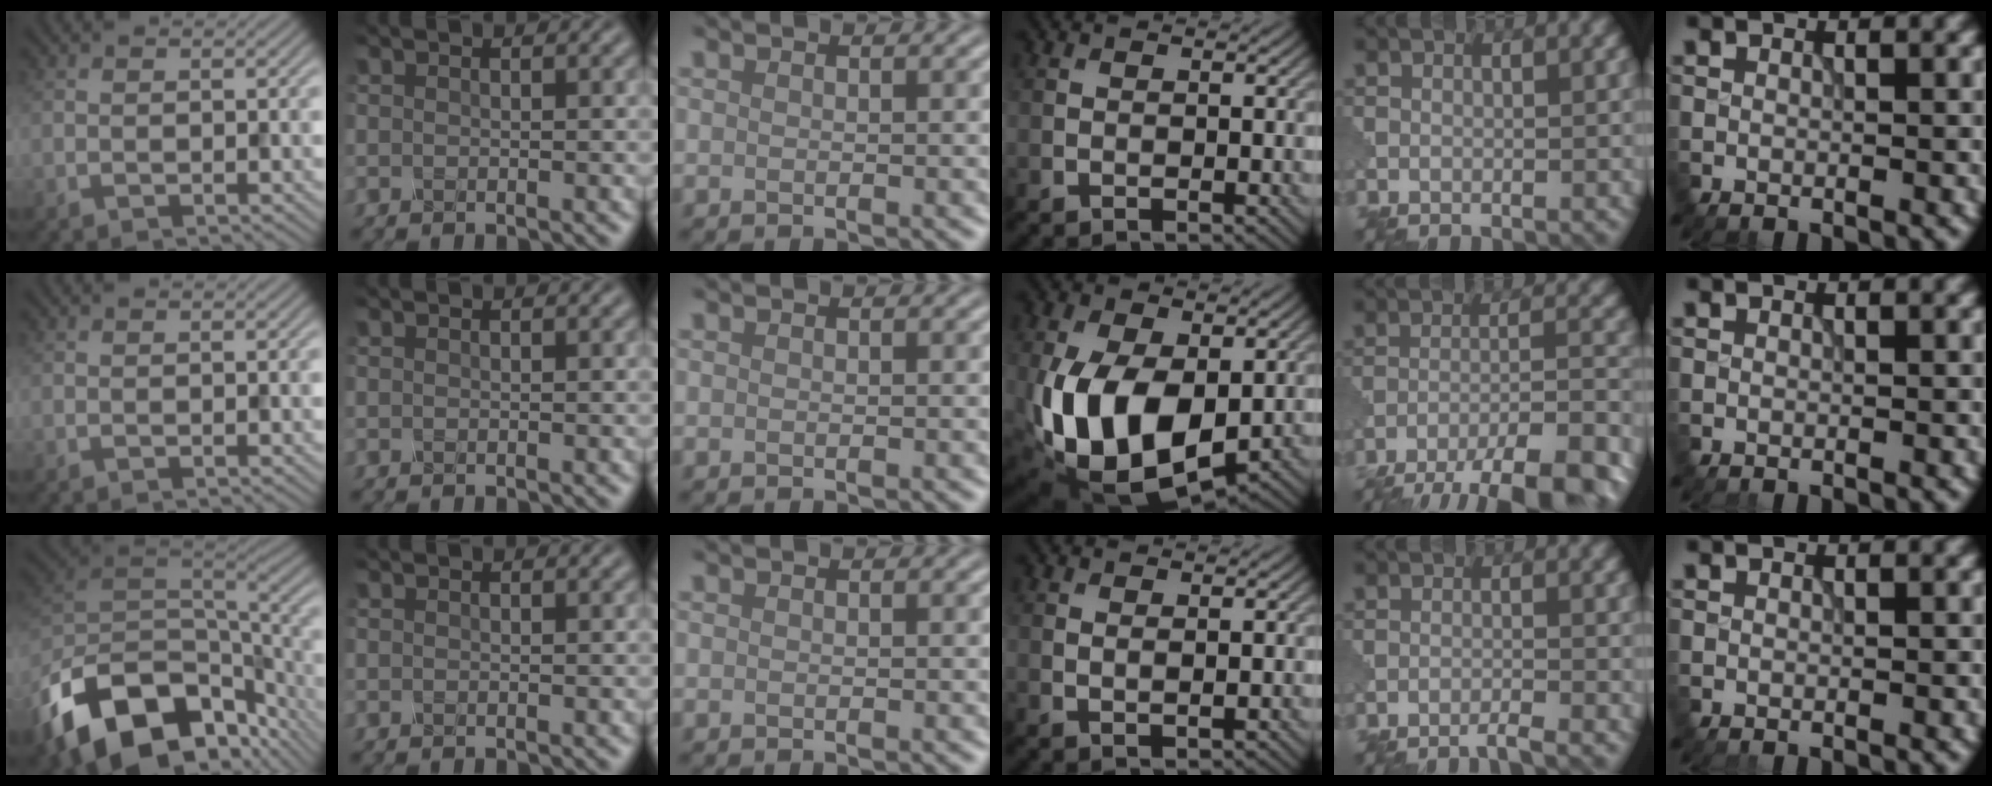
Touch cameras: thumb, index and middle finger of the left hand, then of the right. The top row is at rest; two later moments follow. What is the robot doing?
{"motion": "shake", "object": "sieve"}